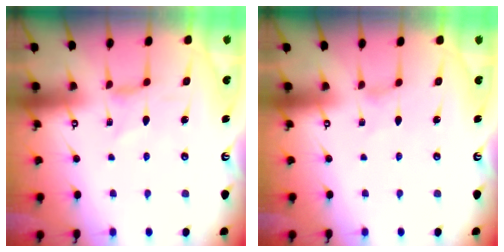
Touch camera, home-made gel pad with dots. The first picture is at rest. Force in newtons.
{"total": 0.0}